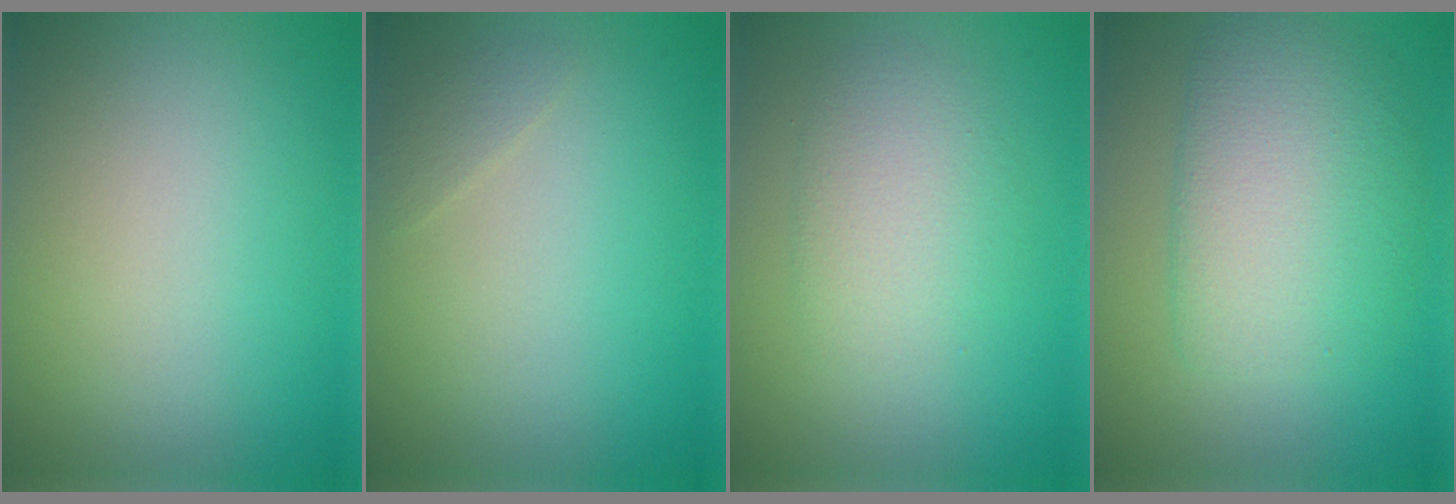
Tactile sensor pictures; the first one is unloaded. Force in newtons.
{"total": 0.9, "press": 0.9, "slide": 0.0}
{"total": 3.2, "press": 3.2, "slide": 0.3}
{"total": 6.0, "press": 6.0, "slide": 0.2}